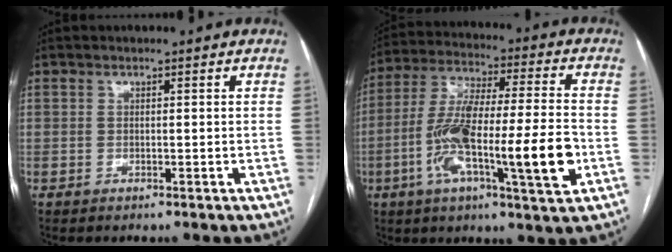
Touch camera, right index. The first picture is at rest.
{"total": 18.7, "force": [-5.1, 2.0, 17.9], "torque": [-0.313, -0.001, -0.085]}